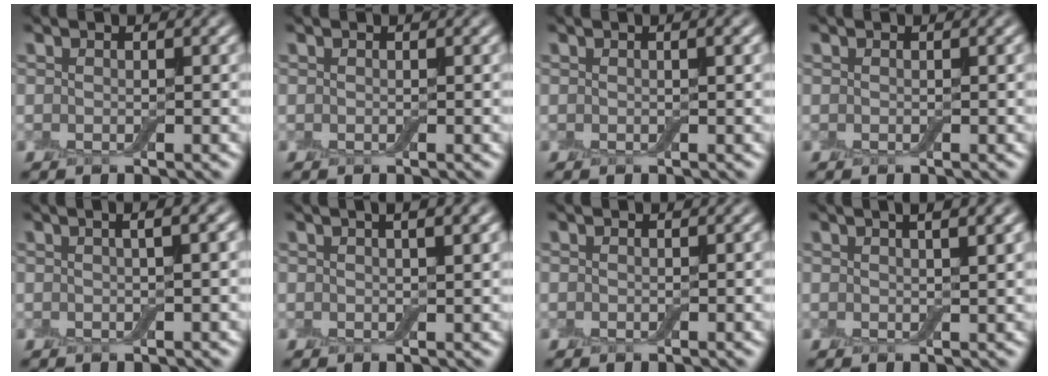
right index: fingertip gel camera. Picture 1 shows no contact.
{"total": 0.0}
{"total": 1.2, "force": [0.4, 0.2, 1.1], "torque": [-0.017, 0.004, 0.001]}
{"total": 0.0}
{"total": 3.9, "force": [1.4, 1.6, 3.2], "torque": [-0.020, 0.013, -0.008]}
{"total": 3.7, "force": [1.8, 1.3, 3.0], "torque": [-0.019, 0.008, 0.009]}
{"total": 0.0}
{"total": 4.9, "force": [2.5, 1.9, 3.8], "torque": [-0.025, 0.021, 0.007]}